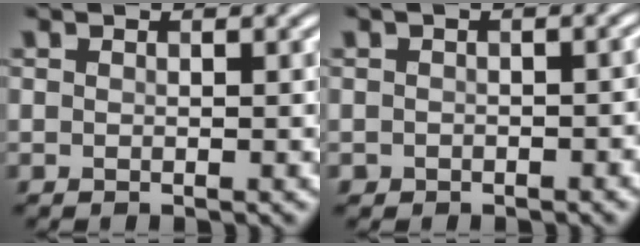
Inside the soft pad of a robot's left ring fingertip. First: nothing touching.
{"total": 3.1, "force": [-0.8, 2.1, 2.1], "torque": [-0.025, -0.005, -0.020]}